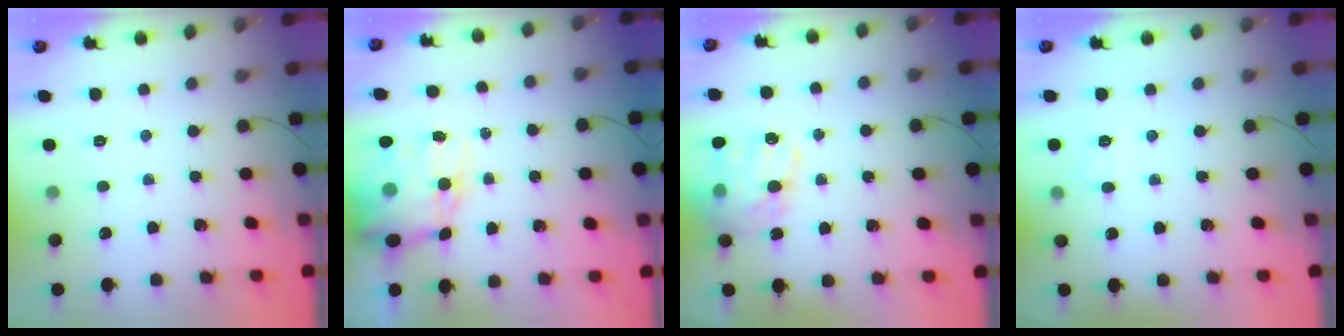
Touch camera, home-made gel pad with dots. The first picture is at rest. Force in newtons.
{"total": 15.0, "press": 14.6, "slide": 3.4}
{"total": 19.4, "press": 19.1, "slide": 3.4}
{"total": 4.7, "press": 4.5, "slide": 1.1}